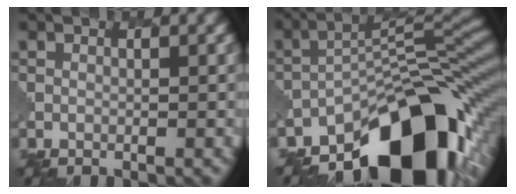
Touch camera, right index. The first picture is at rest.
{"total": 13.6, "force": [-9.0, 5.5, 8.5], "torque": [-0.099, 0.005, -0.154]}